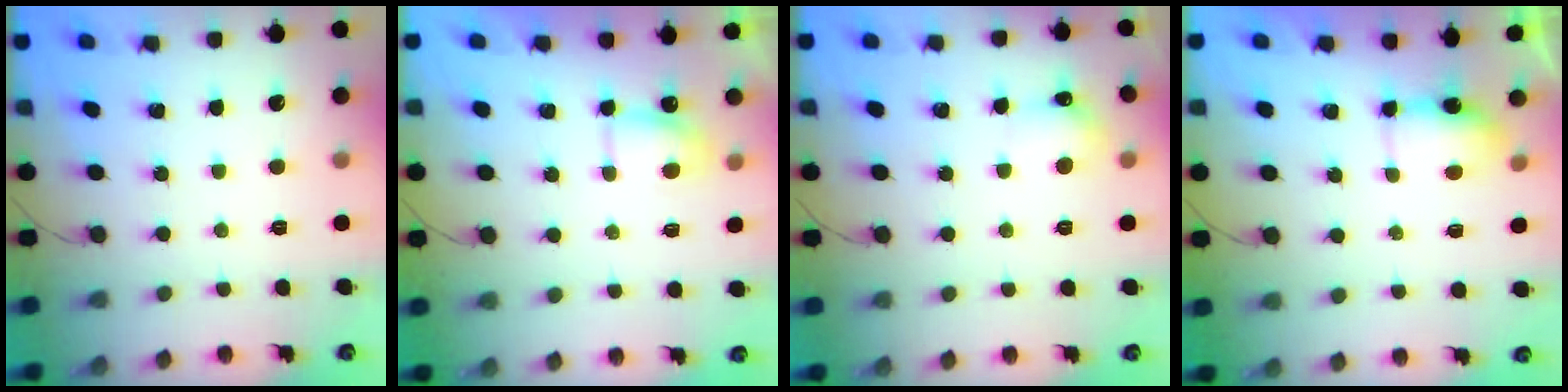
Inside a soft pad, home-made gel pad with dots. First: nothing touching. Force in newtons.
{"total": 4.6, "press": 4.5, "slide": 0.8}
{"total": 5.8, "press": 5.6, "slide": 1.6}
{"total": 12.4, "press": 6.0, "slide": 10.9}